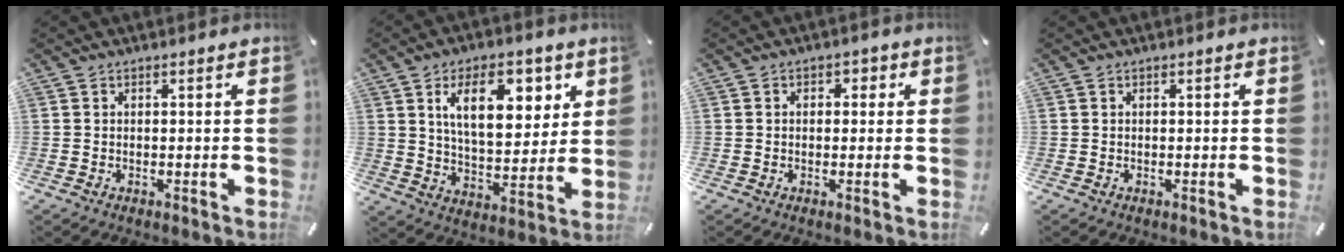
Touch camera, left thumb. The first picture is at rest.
{"total": 15.2, "force": [6.8, 8.2, 10.8], "torque": [-0.166, -0.008, 0.114]}
{"total": 2.0, "force": [-0.4, 1.7, 1.0], "torque": [-0.011, 0.009, -0.012]}
{"total": 0.0}